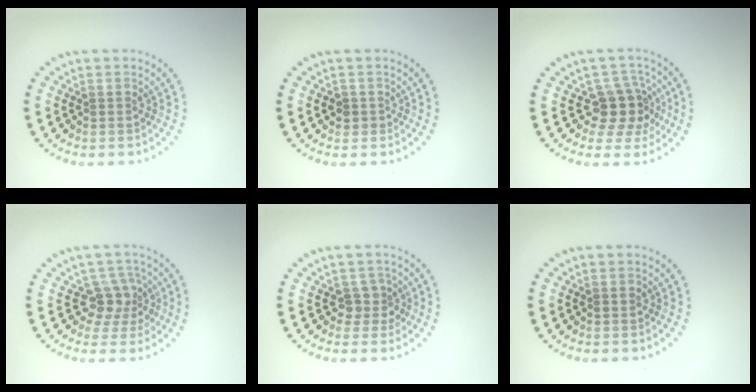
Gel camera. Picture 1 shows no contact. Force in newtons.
{"total": 1.1, "press": 1.0, "slide": 0.5}
{"total": 3.7, "press": 2.9, "slide": 2.3}
{"total": 2.7, "press": 2.1, "slide": 1.7}
{"total": 1.9, "press": 1.5, "slide": 1.1}
{"total": 0.6, "press": 0.6, "slide": 0.1}